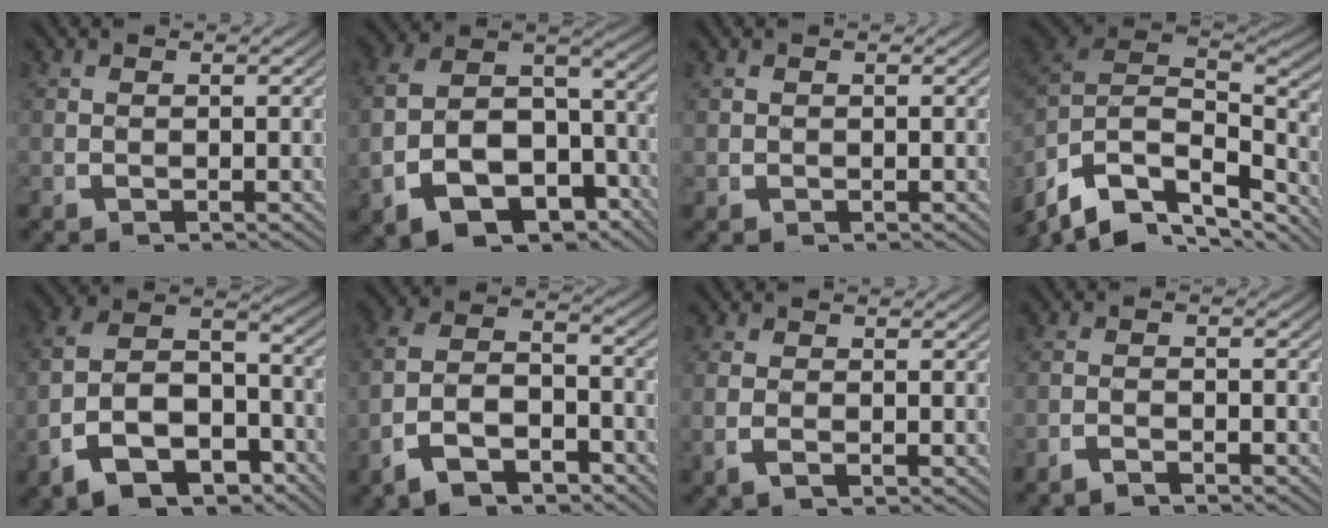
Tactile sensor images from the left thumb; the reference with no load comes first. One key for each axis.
{"total": 14.4, "fx": -4.0, "fy": 10.6, "fz": 8.9, "tx": -0.183, "ty": -0.049, "tz": -0.045}
{"total": 0.6, "fx": 0.2, "fy": 0.6, "fz": 0.1, "tx": -0.003, "ty": -0.006, "tz": 0.007}
{"total": 13.1, "fx": -1.7, "fy": 8.8, "fz": 9.6, "tx": -0.191, "ty": -0.032, "tz": -0.006}
{"total": 12.1, "fx": -2.9, "fy": 9.1, "fz": 7.5, "tx": -0.159, "ty": -0.044, "tz": -0.041}
{"total": 8.2, "fx": -2.5, "fy": 5.8, "fz": 5.2, "tx": -0.106, "ty": -0.030, "tz": -0.037}
{"total": 0.9, "fx": -0.2, "fy": 0.3, "fz": 0.8, "tx": -0.026, "ty": -0.005, "tz": 0.001}
{"total": 1.7, "fx": -1.7, "fy": 0.3, "fz": 0.2, "tx": 0.002, "ty": -0.002, "tz": -0.036}